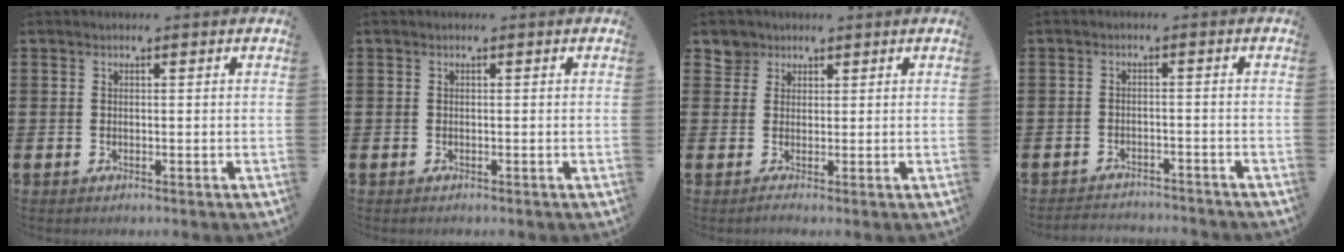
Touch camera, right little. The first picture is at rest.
{"total": 0.0}
{"total": 2.5, "force": [1.6, 1.9, 0.1], "torque": [0.003, -0.003, 0.026]}
{"total": 2.1, "force": [-2.1, 0.0, -0.1], "torque": [-0.004, 0.002, -0.047]}